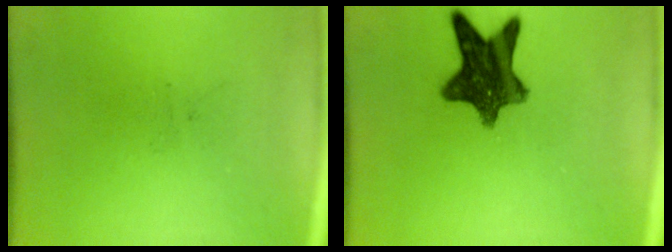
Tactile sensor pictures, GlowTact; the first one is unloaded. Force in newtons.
{"total": 10.6}